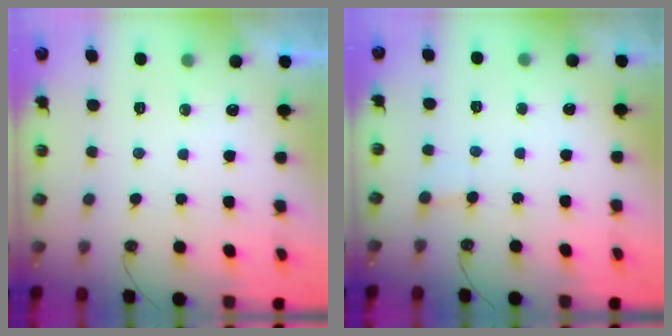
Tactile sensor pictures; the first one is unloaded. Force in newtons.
{"total": 1.7, "press": 1.7, "slide": 0.1}